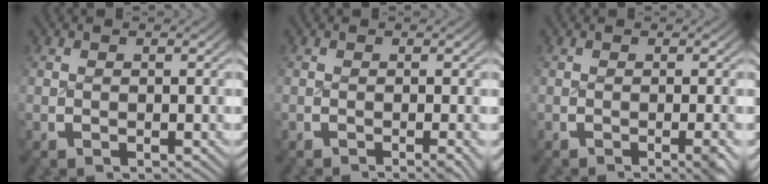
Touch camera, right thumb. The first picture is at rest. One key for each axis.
{"total": 1.3, "fx": -0.9, "fy": -0.2, "fz": 1.0, "tx": -0.011, "ty": 0.002, "tz": -0.013}
{"total": 1.6, "fx": -0.7, "fy": -0.2, "fz": 1.4, "tx": -0.014, "ty": 0.005, "tz": -0.011}